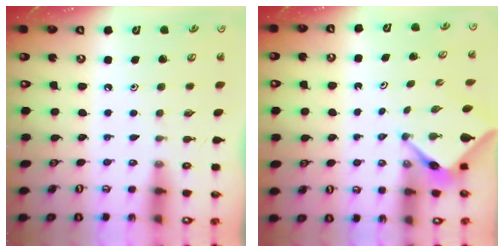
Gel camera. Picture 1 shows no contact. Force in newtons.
{"total": 3.4, "press": 3.4, "slide": 0.2}